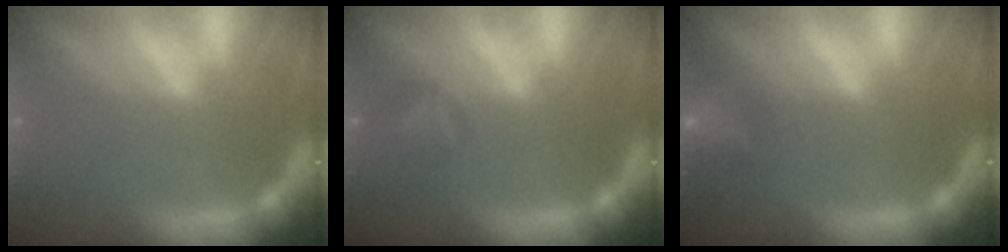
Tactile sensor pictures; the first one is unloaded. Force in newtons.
{"total": 1.9}
{"total": 4.0}